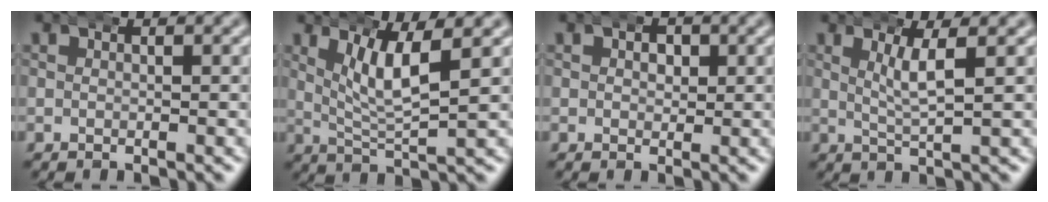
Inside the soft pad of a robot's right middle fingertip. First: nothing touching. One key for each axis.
{"total": 5.0, "fx": 2.2, "fy": 1.2, "fz": 4.4, "tx": -0.074, "ty": -0.004, "tz": 0.043}
{"total": 1.4, "fx": 0.4, "fy": 1.1, "fz": 0.8, "tx": -0.013, "ty": -0.008, "tz": 0.008}
{"total": 2.8, "fx": 1.3, "fy": -0.2, "fz": 2.5, "tx": -0.050, "ty": 0.000, "tz": 0.026}